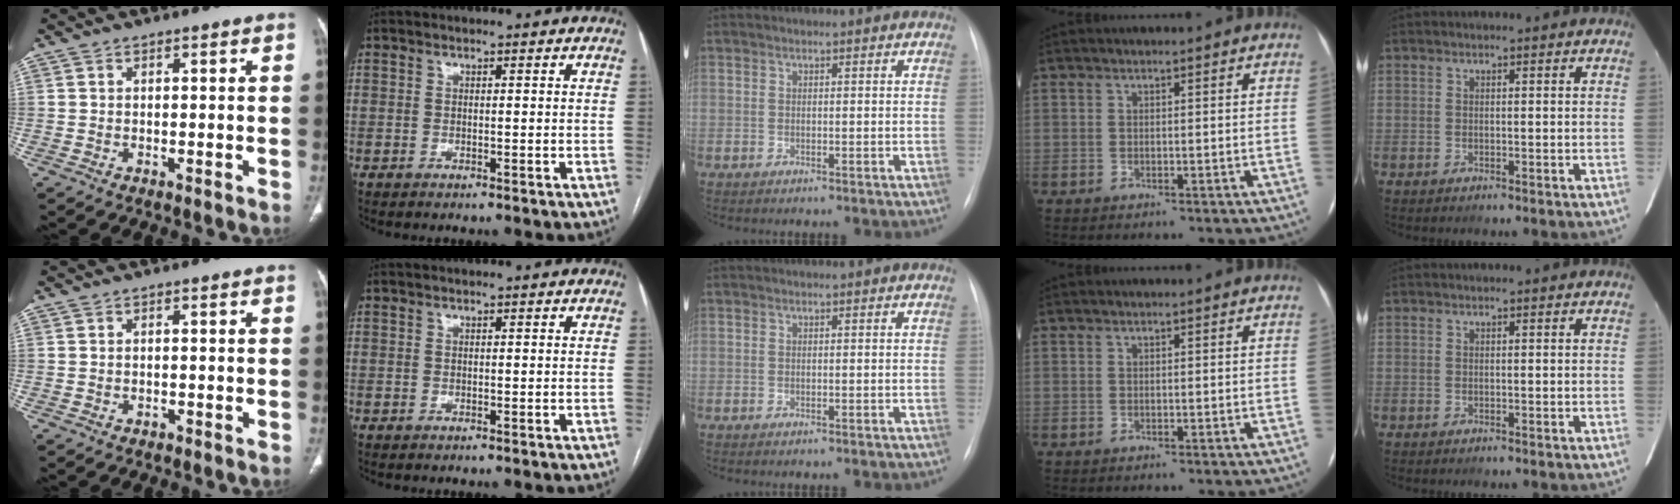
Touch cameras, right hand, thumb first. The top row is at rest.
{"thumb": {"total": 0.6, "force": [-0.4, 0.4, 0.1], "torque": [-0.003, 0.003, -0.006]}}